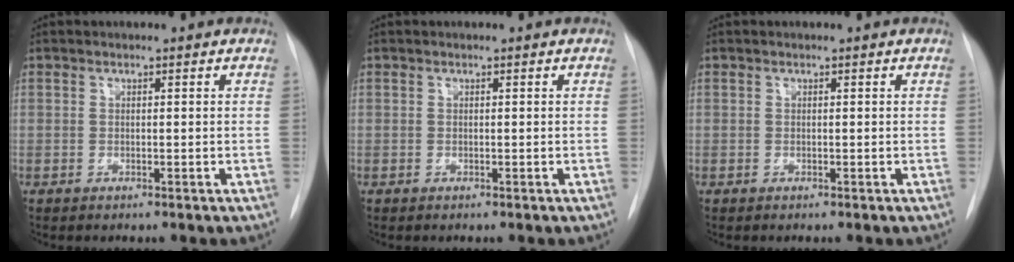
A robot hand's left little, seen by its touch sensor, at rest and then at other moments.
{"total": 0.0}
{"total": 0.0}